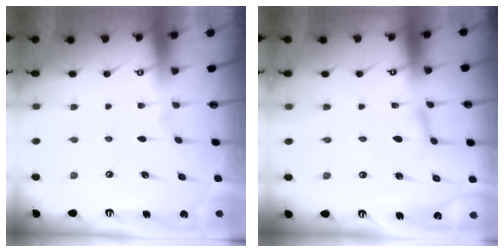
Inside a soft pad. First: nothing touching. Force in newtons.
{"total": 2.6, "press": 2.6, "slide": 0.2}